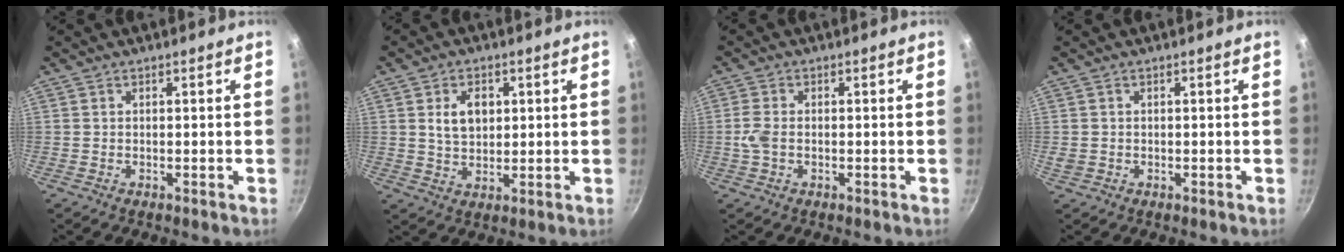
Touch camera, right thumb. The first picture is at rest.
{"total": 6.1, "force": [1.7, 4.1, 4.2], "torque": [-0.056, -0.008, 0.032]}
{"total": 3.3, "force": [-0.4, 2.0, 2.6], "torque": [-0.069, 0.004, -0.011]}
{"total": 1.3, "force": [-0.1, 1.2, 0.5], "torque": [-0.010, 0.003, 0.002]}